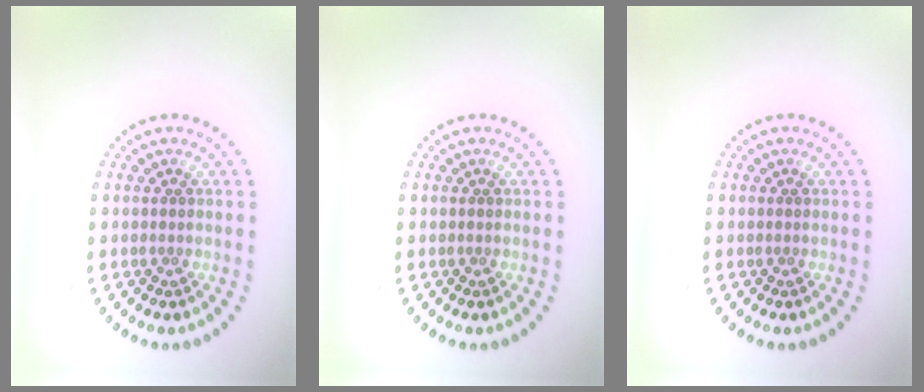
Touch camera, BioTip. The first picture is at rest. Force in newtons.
{"total": 0.0}
{"total": 0.0}